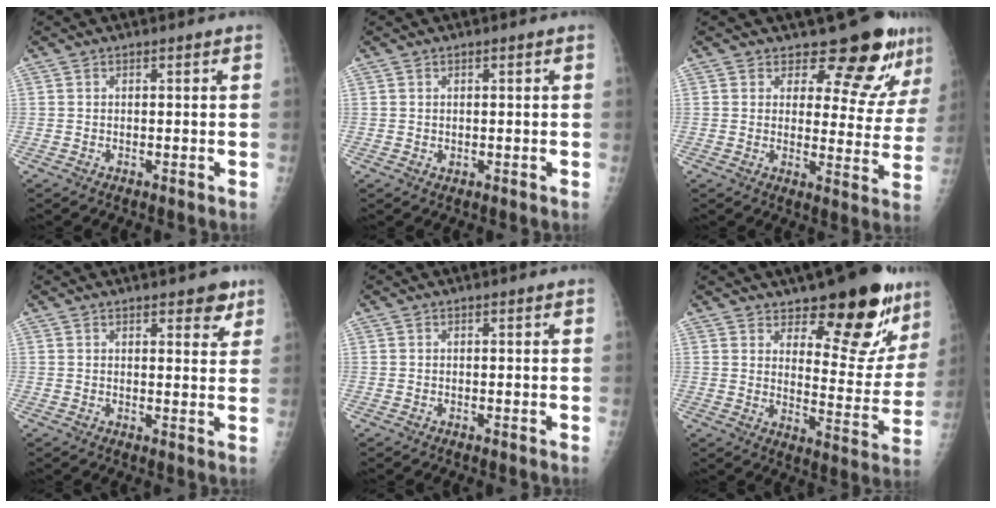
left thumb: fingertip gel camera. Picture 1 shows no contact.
{"total": 0.7, "force": [0.0, 0.5, 0.4], "torque": [-0.004, 0.000, 0.002]}
{"total": 11.5, "force": [10.1, 4.1, 3.7], "torque": [-0.012, -0.085, 0.115]}
{"total": 4.6, "force": [2.9, 1.9, 3.0], "torque": [-0.017, -0.014, 0.034]}
{"total": 0.0}
{"total": 17.3, "force": [12.1, 7.0, 10.2], "torque": [-0.074, -0.099, 0.165]}